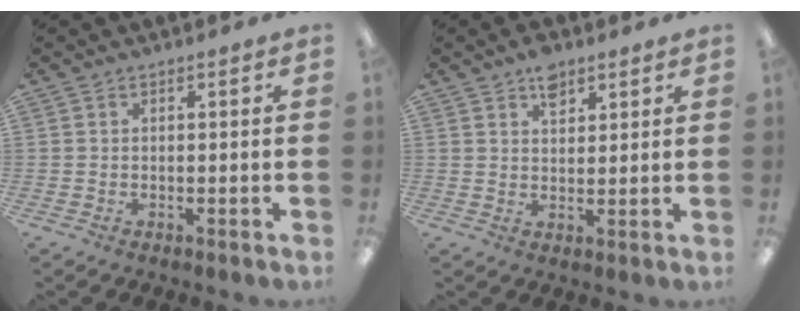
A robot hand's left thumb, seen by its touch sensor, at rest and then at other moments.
{"total": 4.7, "force": [3.2, 2.6, 2.2], "torque": [-0.026, -0.011, 0.055]}